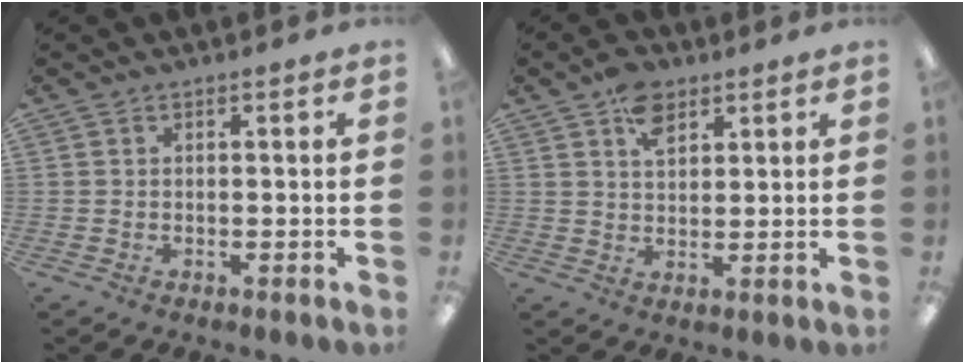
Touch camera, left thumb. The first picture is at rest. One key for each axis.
{"total": 6.7, "fx": 3.9, "fy": 4.0, "fz": 3.6, "tx": -0.059, "ty": -0.007, "tz": 0.069}